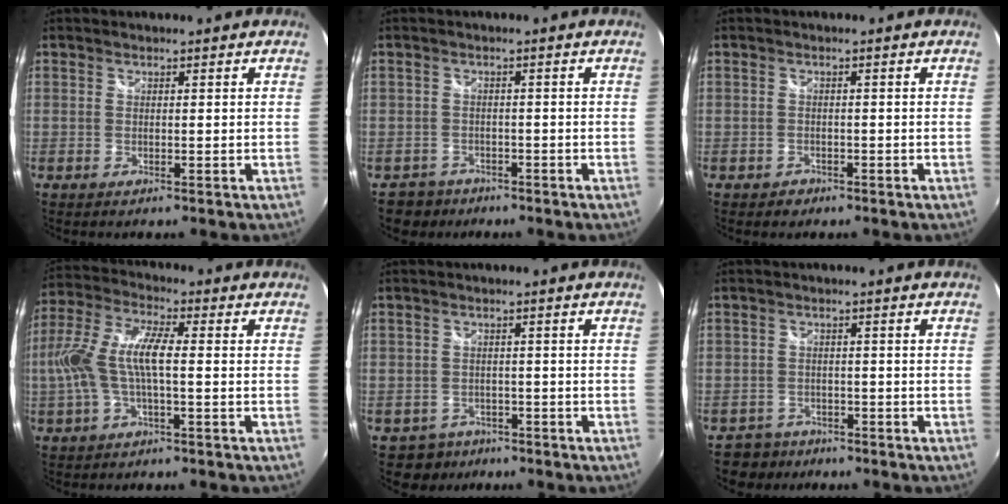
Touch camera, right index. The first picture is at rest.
{"total": 4.1, "force": [-2.7, 3.0, -0.2], "torque": [-0.010, 0.010, -0.047]}
{"total": 2.0, "force": [-1.1, 1.6, 0.3], "torque": [-0.010, 0.001, -0.015]}
{"total": 11.3, "force": [-1.2, 3.1, 10.8], "torque": [-0.225, 0.006, -0.022]}
{"total": 4.5, "force": [-2.8, 3.5, 0.3], "torque": [-0.018, 0.004, -0.043]}
{"total": 4.3, "force": [-3.0, 3.0, -0.5], "torque": [-0.006, 0.012, -0.052]}